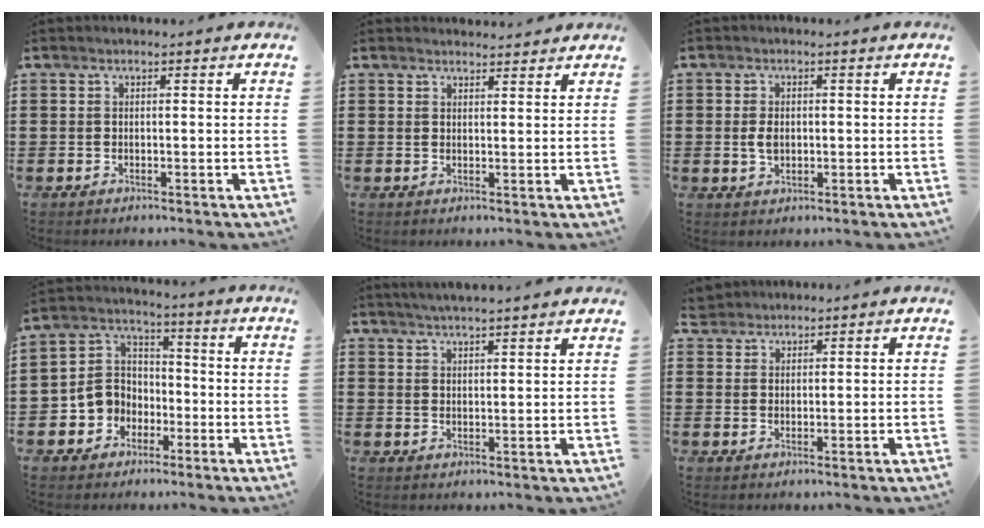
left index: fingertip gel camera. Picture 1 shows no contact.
{"total": 1.8, "force": [1.8, 0.3, 0.0], "torque": [-0.004, 0.000, 0.035]}
{"total": 2.8, "force": [0.0, 1.8, 2.2], "torque": [-0.053, 0.002, -0.003]}
{"total": 6.3, "force": [-2.4, 5.6, 1.5], "torque": [-0.063, 0.009, -0.053]}
{"total": 2.8, "force": [2.7, -0.5, 0.5], "torque": [-0.017, -0.009, 0.049]}
{"total": 2.1, "force": [1.9, 0.8, 0.0], "torque": [-0.007, 0.006, 0.038]}